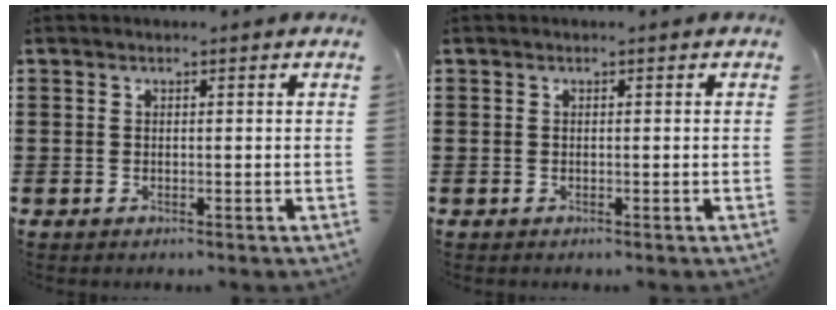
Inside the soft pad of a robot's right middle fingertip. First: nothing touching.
{"total": 0.0}